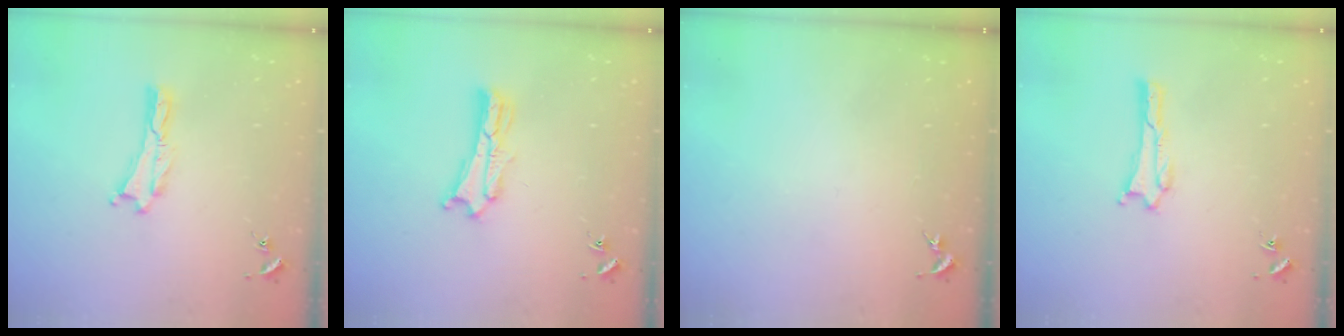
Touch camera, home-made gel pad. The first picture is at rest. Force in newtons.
{"total": 2.5, "press": 2.5, "slide": 0.2}
{"total": 0.0}
{"total": 0.5, "press": 0.5, "slide": 0.1}